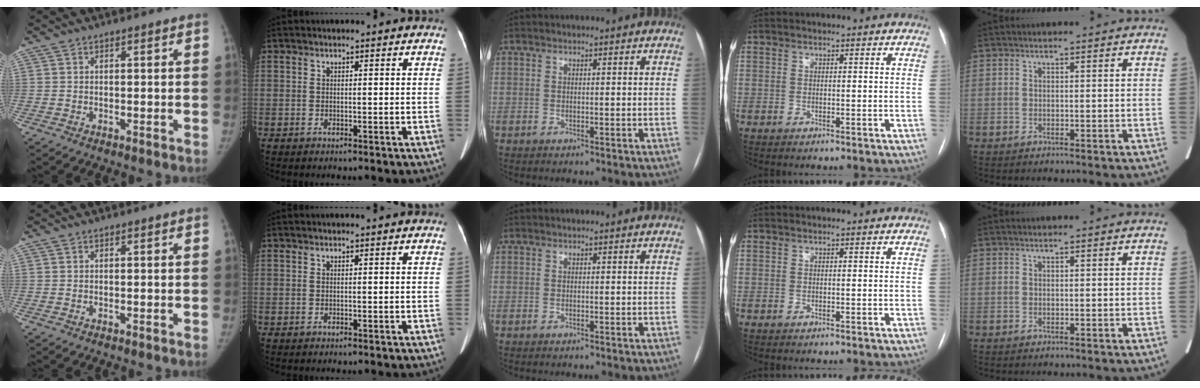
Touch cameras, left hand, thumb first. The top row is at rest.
{}